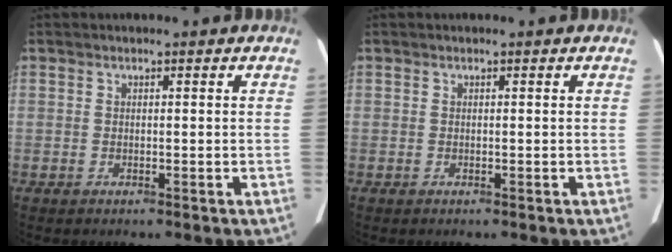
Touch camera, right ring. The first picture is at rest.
{"total": 0.0}